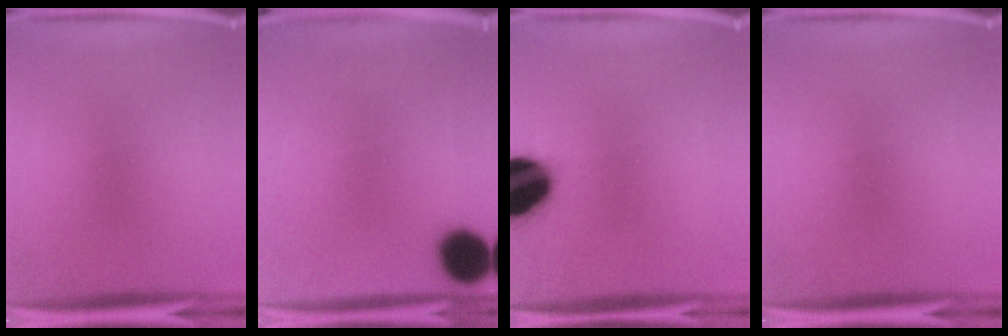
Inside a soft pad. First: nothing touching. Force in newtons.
{"total": 10.4}
{"total": 19.9}
{"total": 0.0}